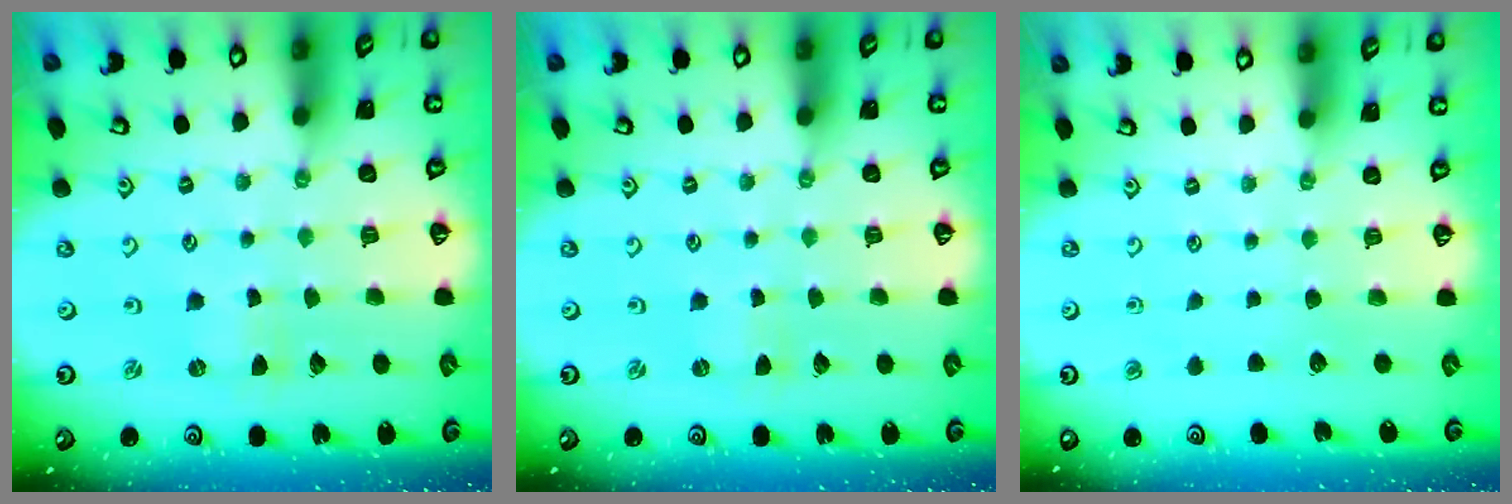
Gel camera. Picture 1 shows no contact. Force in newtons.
{"total": 0.0}
{"total": 0.0}